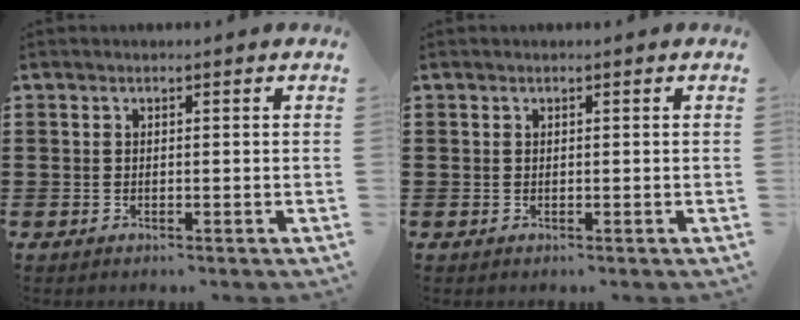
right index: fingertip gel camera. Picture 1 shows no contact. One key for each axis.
{"total": 0.0}